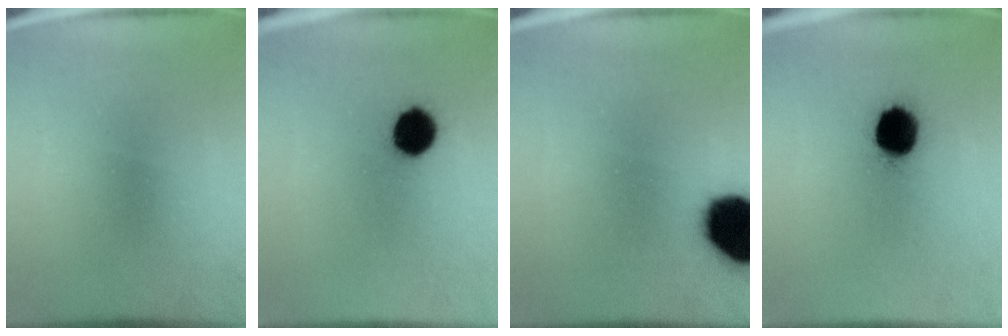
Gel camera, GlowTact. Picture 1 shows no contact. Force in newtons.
{"total": 8.5}
{"total": 19.3}
{"total": 11.5}